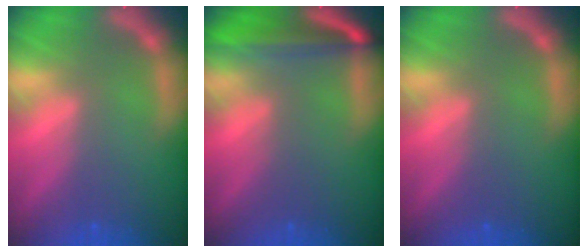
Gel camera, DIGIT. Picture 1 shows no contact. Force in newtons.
{"total": 6.6}
{"total": 0.0}